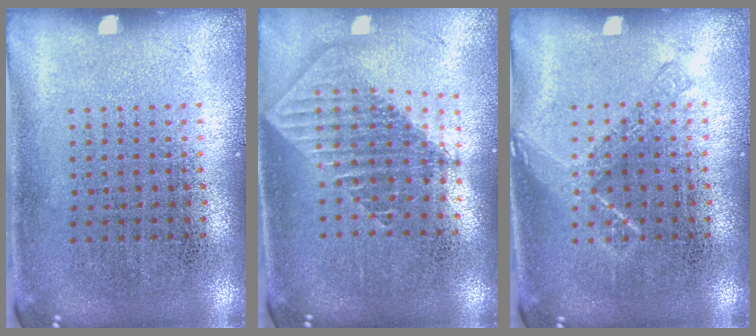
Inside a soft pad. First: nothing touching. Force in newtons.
{"total": 2.0, "press": 1.6, "slide": 1.2}
{"total": 1.9, "press": 1.9, "slide": 0.3}